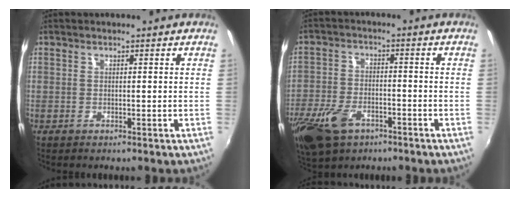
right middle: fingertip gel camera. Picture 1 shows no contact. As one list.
[{"total": 12.3, "force": [-7.0, 7.0, 7.3], "torque": [-0.178, -0.019, -0.132]}]